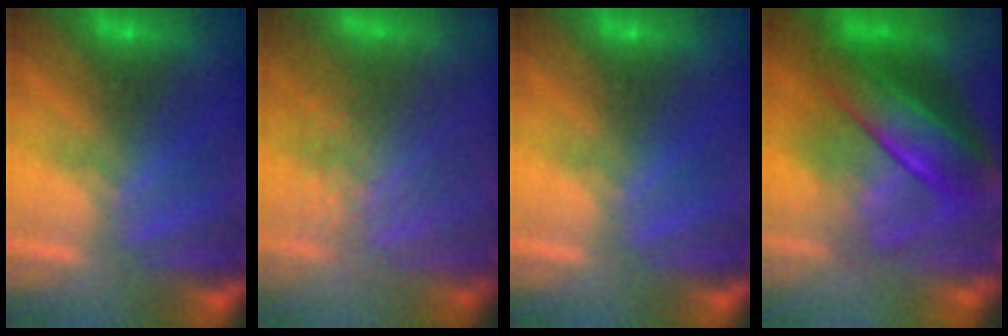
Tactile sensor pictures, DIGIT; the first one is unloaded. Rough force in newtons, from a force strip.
{"total": 3.2}
{"total": 0.0}
{"total": 7.4}